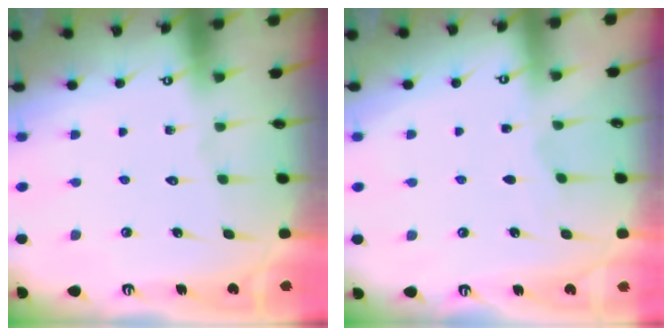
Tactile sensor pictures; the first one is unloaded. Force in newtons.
{"total": 2.1, "press": 2.1, "slide": 0.4}